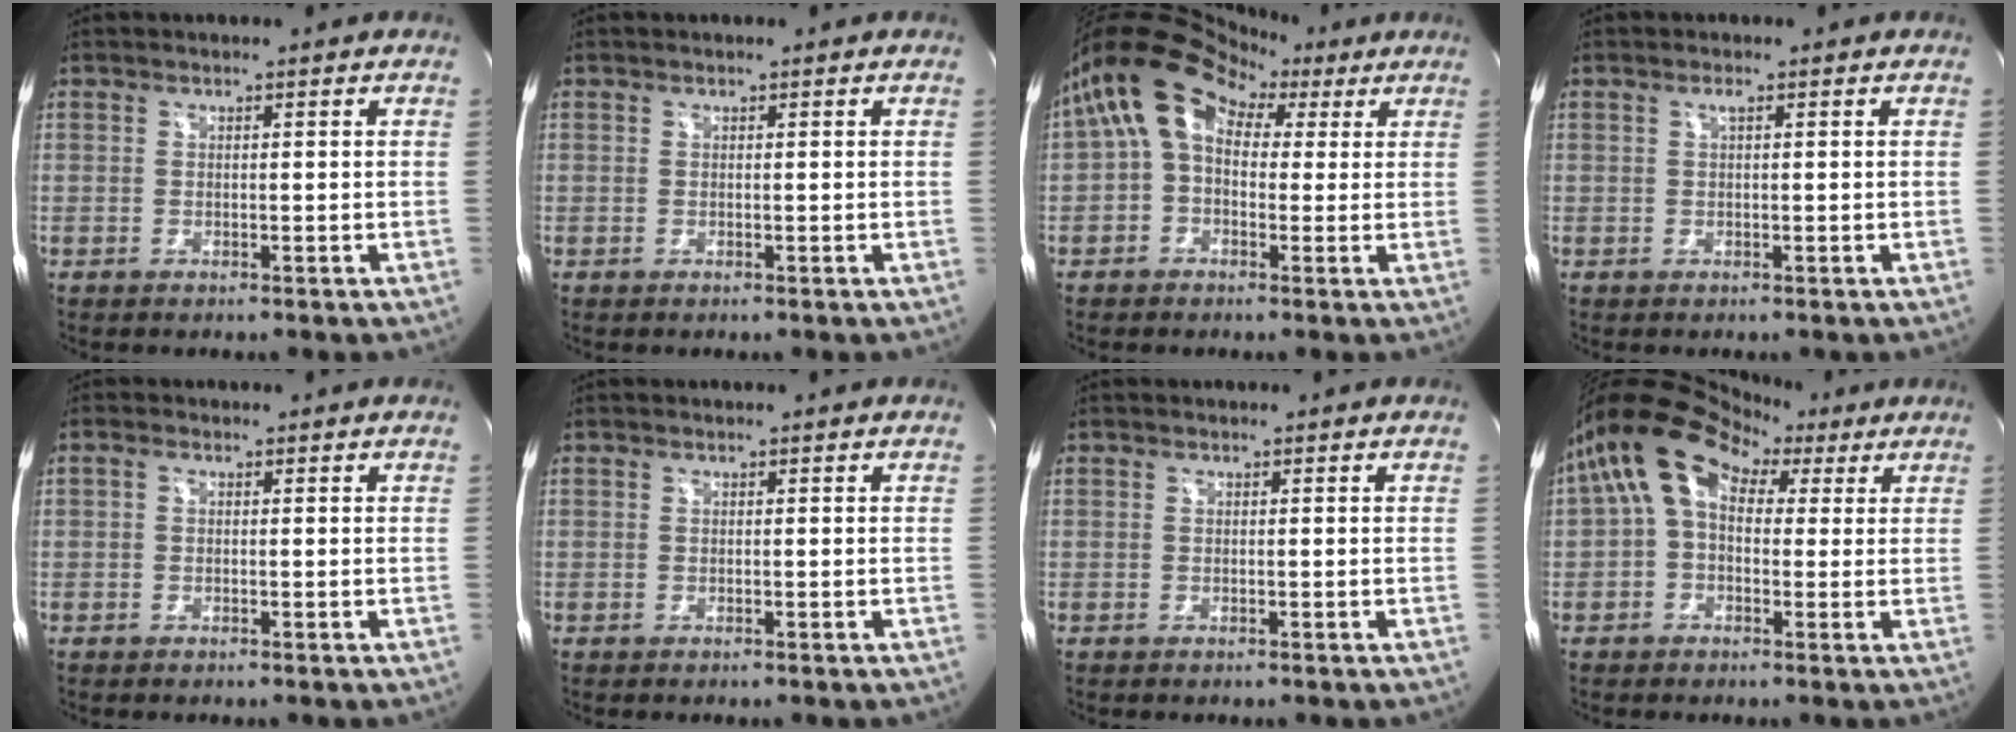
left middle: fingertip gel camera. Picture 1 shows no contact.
{"total": 0.0}
{"total": 12.1, "force": [4.3, 8.1, 8.0], "torque": [-0.150, 0.072, 0.069]}
{"total": 0.7, "force": [0.3, 0.1, 0.7], "torque": [-0.013, 0.003, 0.005]}
{"total": 0.6, "force": [0.1, 0.4, 0.5], "torque": [-0.010, 0.002, -0.002]}
{"total": 0.0}
{"total": 0.0}
{"total": 11.9, "force": [4.3, 7.5, 8.2], "torque": [-0.158, 0.072, 0.071]}